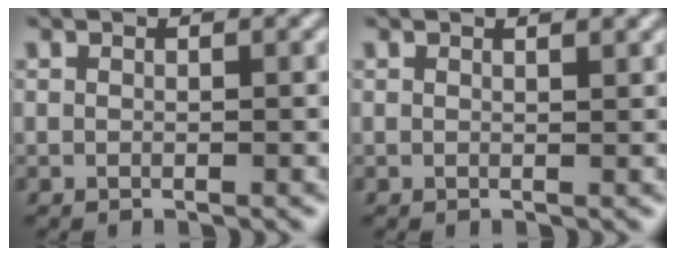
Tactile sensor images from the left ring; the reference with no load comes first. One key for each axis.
{"total": 1.2, "fx": 0.9, "fy": 0.5, "fz": 0.6, "tx": -0.002, "ty": 0.001, "tz": 0.002}